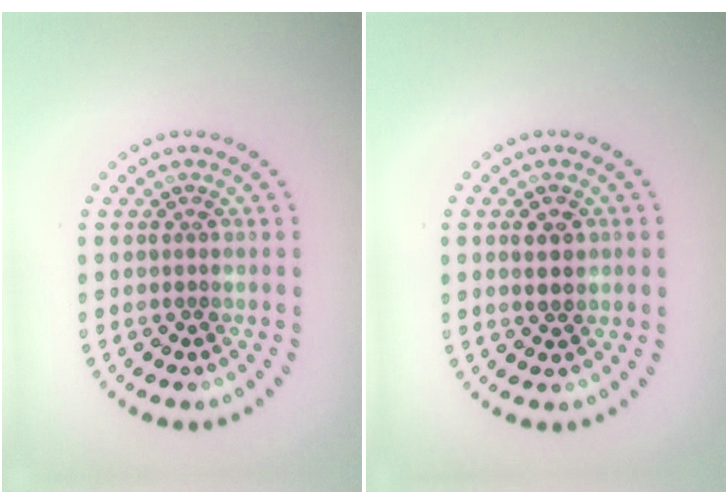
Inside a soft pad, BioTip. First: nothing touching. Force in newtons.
{"total": 2.0, "press": 1.9, "slide": 0.5}